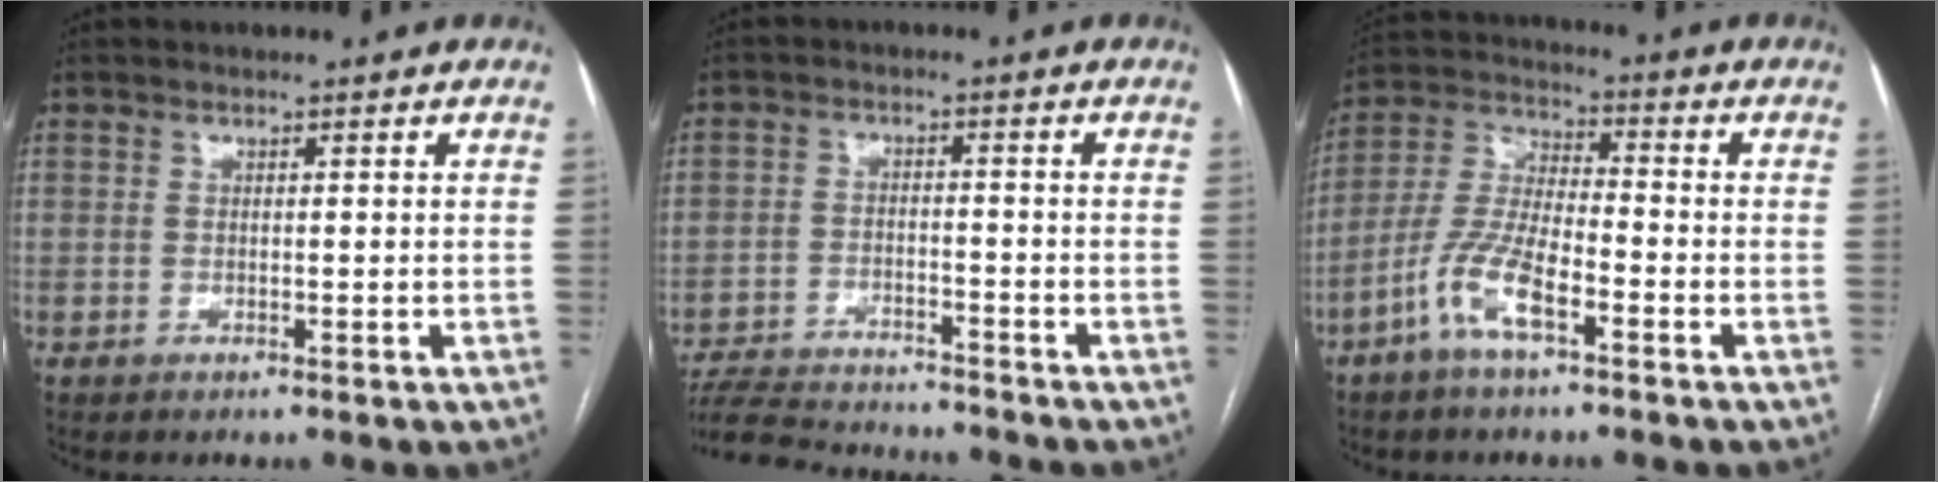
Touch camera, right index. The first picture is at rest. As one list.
[{"total": 12.8, "force": [-12.0, 2.3, 3.9], "torque": [-0.071, 0.001, -0.187]}, {"total": 9.6, "force": [-5.0, 2.3, 7.9], "torque": [-0.176, 0.004, -0.101]}]